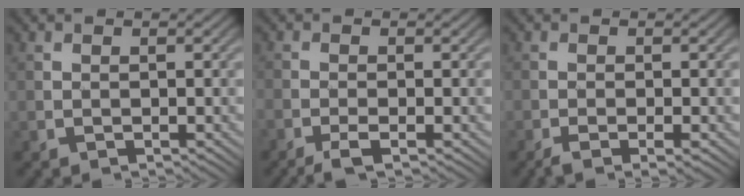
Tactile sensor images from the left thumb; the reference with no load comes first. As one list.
[{"total": 2.8, "force": [-1.9, 0.5, 2.1], "torque": [-0.042, 0.001, -0.044]}, {"total": 3.0, "force": [-1.6, 0.5, 2.4], "torque": [-0.045, -0.001, -0.035]}]